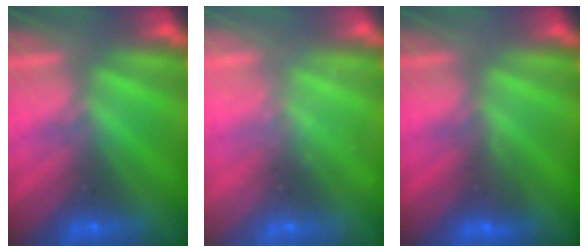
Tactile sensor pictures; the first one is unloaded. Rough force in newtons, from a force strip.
{"total": 2.3}
{"total": 2.9}